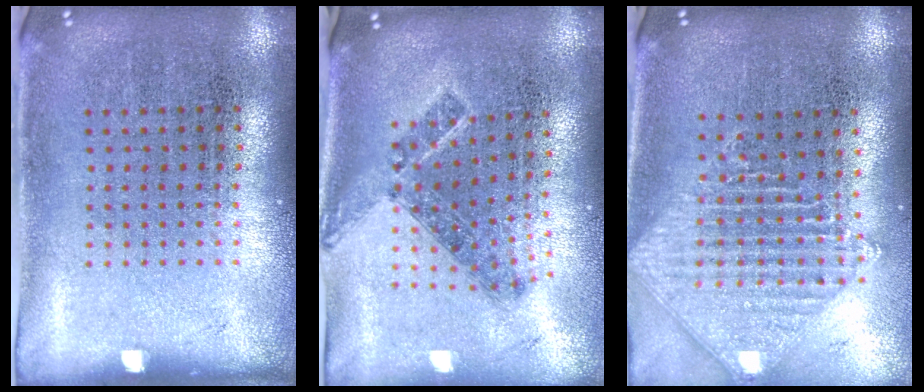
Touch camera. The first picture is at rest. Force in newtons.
{"total": 1.1, "press": 0.9, "slide": 0.7}
{"total": 1.6, "press": 1.4, "slide": 0.8}